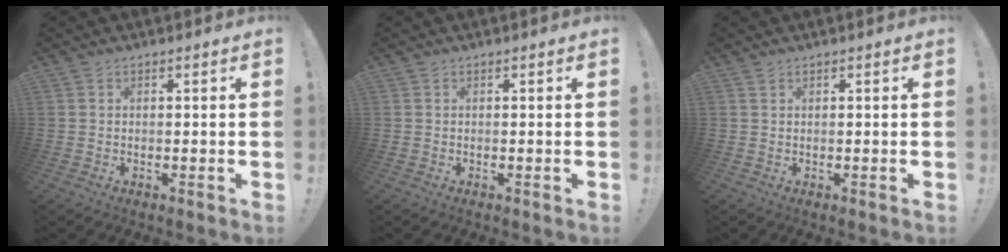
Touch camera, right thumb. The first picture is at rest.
{"total": 0.0}
{"total": 0.6, "force": [0.4, 0.3, 0.3], "torque": [0.002, -0.003, 0.007]}